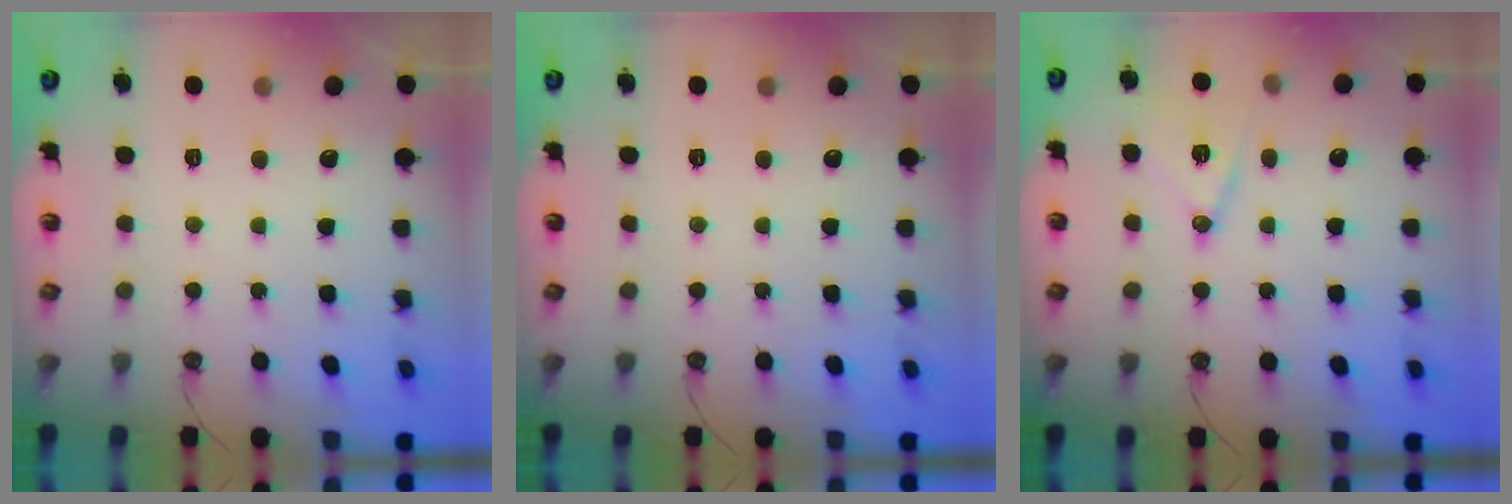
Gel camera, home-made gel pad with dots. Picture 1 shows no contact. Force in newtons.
{"total": 0.0}
{"total": 11.8, "press": 11.3, "slide": 3.2}